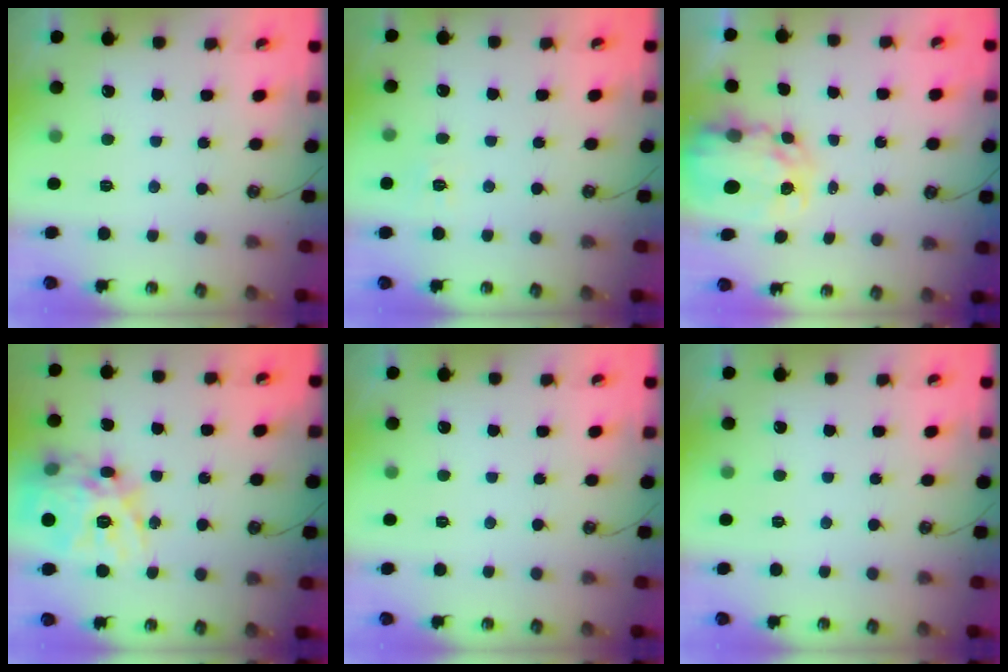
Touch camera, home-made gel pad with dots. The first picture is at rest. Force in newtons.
{"total": 5.7, "press": 5.7, "slide": 0.6}
{"total": 6.2, "press": 6.2, "slide": 0.5}
{"total": 22.6, "press": 22.3, "slide": 3.2}
{"total": 0.0}
{"total": 0.0}